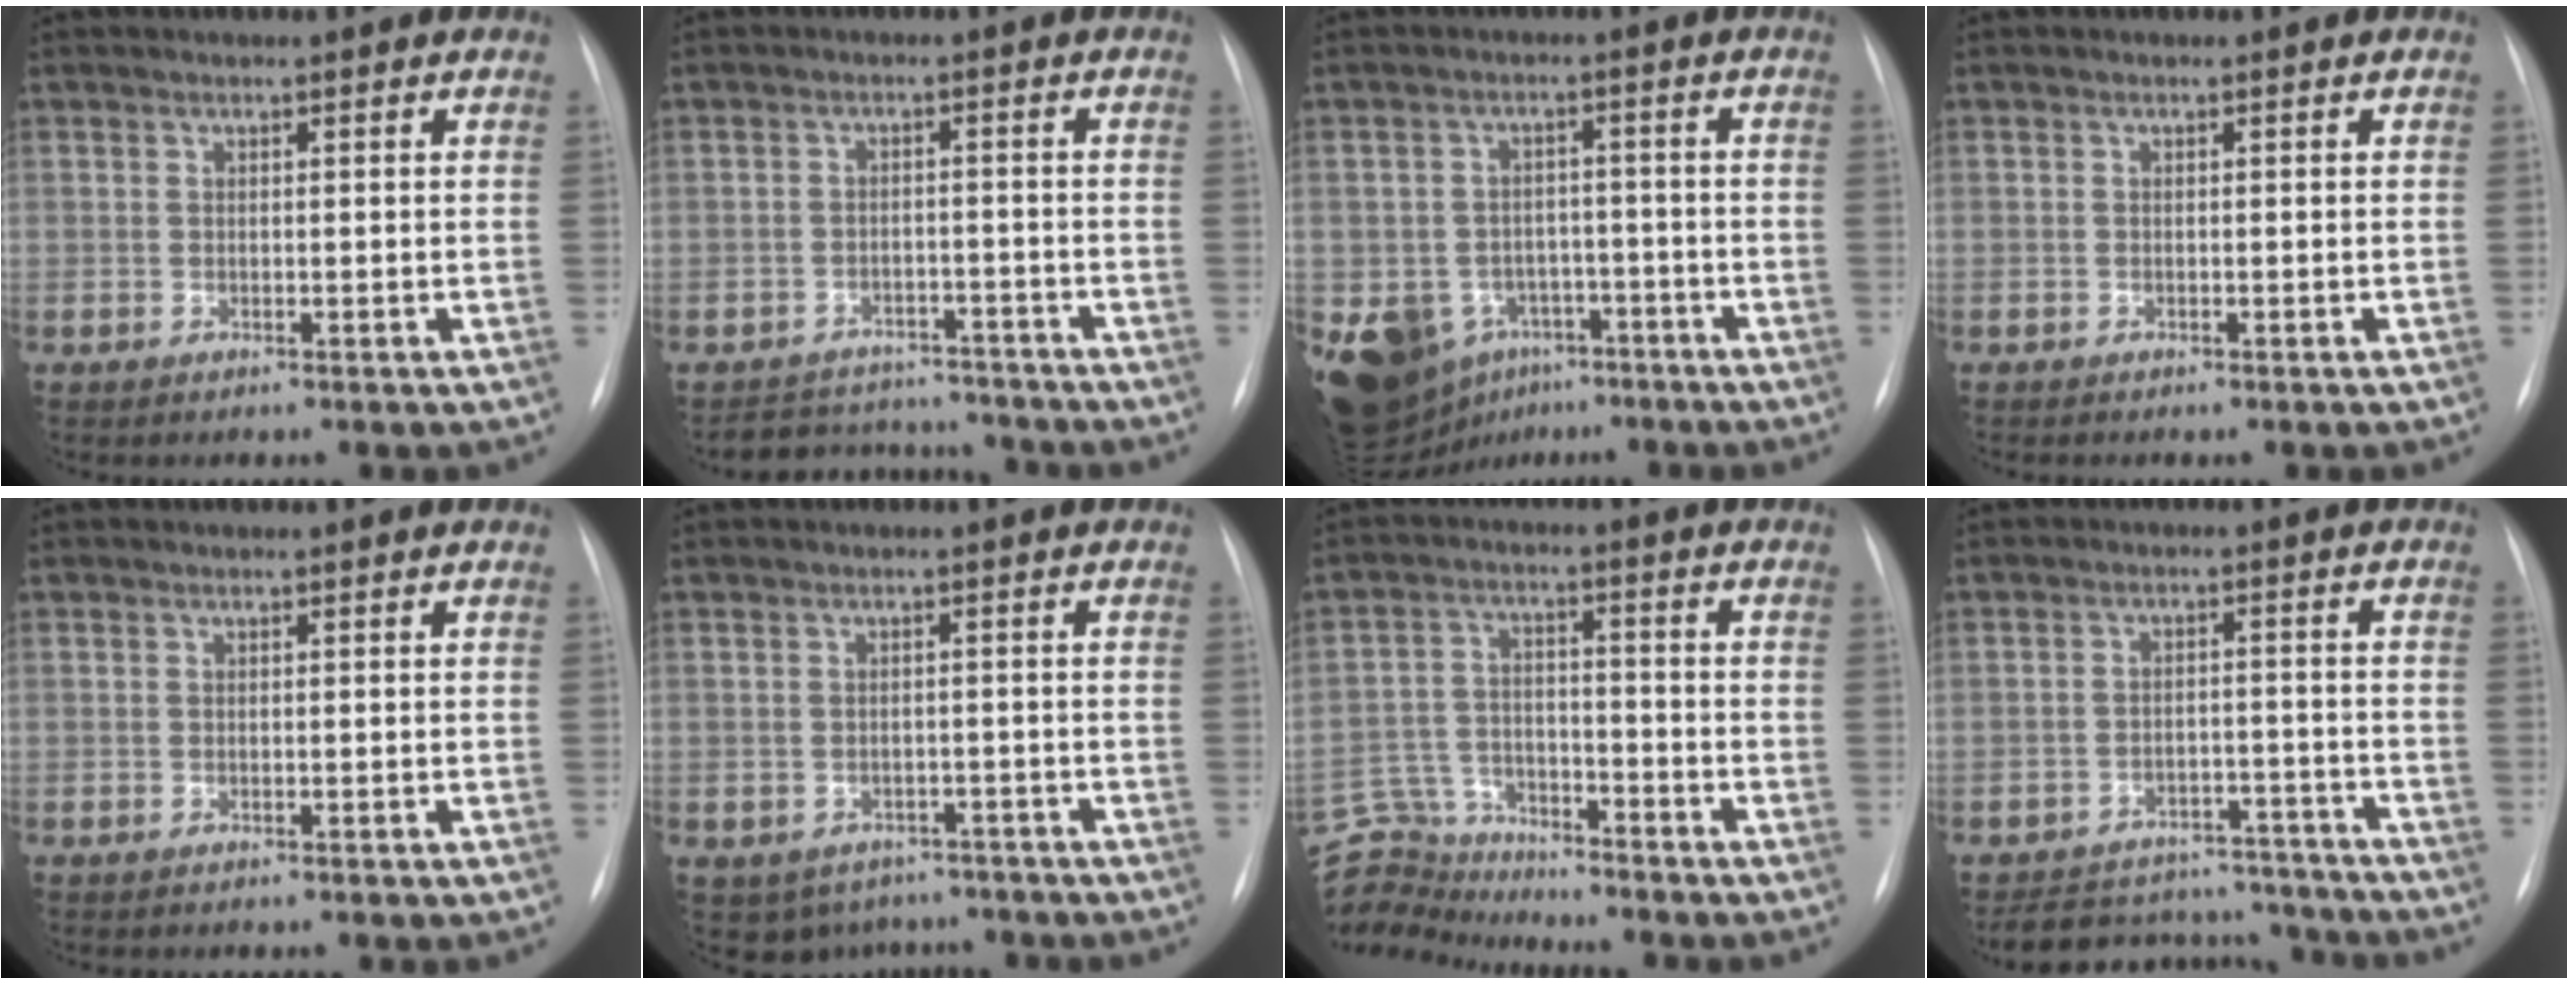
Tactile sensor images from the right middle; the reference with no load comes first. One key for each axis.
{"total": 9.5, "fx": -8.9, "fy": 3.2, "fz": 0.9, "tx": -0.009, "ty": 0.017, "tz": -0.119}
{"total": 15.0, "fx": -7.6, "fy": 11.4, "fz": 6.2, "tx": -0.138, "ty": 0.013, "tz": -0.106}
{"total": 0.8, "fx": -0.7, "fy": 0.2, "fz": 0.3, "tx": -0.006, "ty": 0.000, "tz": -0.010}
{"total": 0.0}
{"total": 5.9, "fx": -4.4, "fy": 3.9, "fz": 0.7, "tx": -0.003, "ty": 0.013, "tz": -0.053}
{"total": 10.4, "fx": -10.3, "fy": 1.7, "fz": -0.2, "tx": -0.007, "ty": 0.024, "tz": -0.191}
{"total": 15.0, "fx": -13.9, "fy": 4.8, "fz": 2.9, "tx": -0.044, "ty": 0.023, "tz": -0.182}